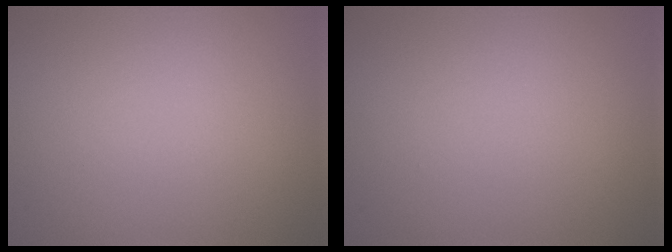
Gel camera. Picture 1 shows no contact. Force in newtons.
{"total": 0.0}